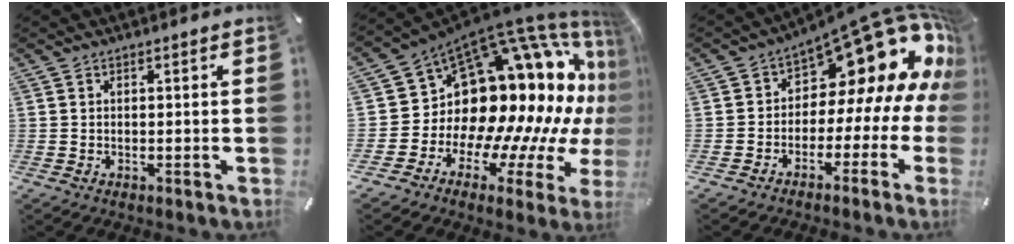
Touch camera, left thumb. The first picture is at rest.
{"total": 19.1, "force": [5.0, 12.2, 13.9], "torque": [-0.172, -0.133, 0.123]}
{"total": 16.4, "force": [8.9, 8.8, 10.6], "torque": [-0.135, -0.082, 0.143]}